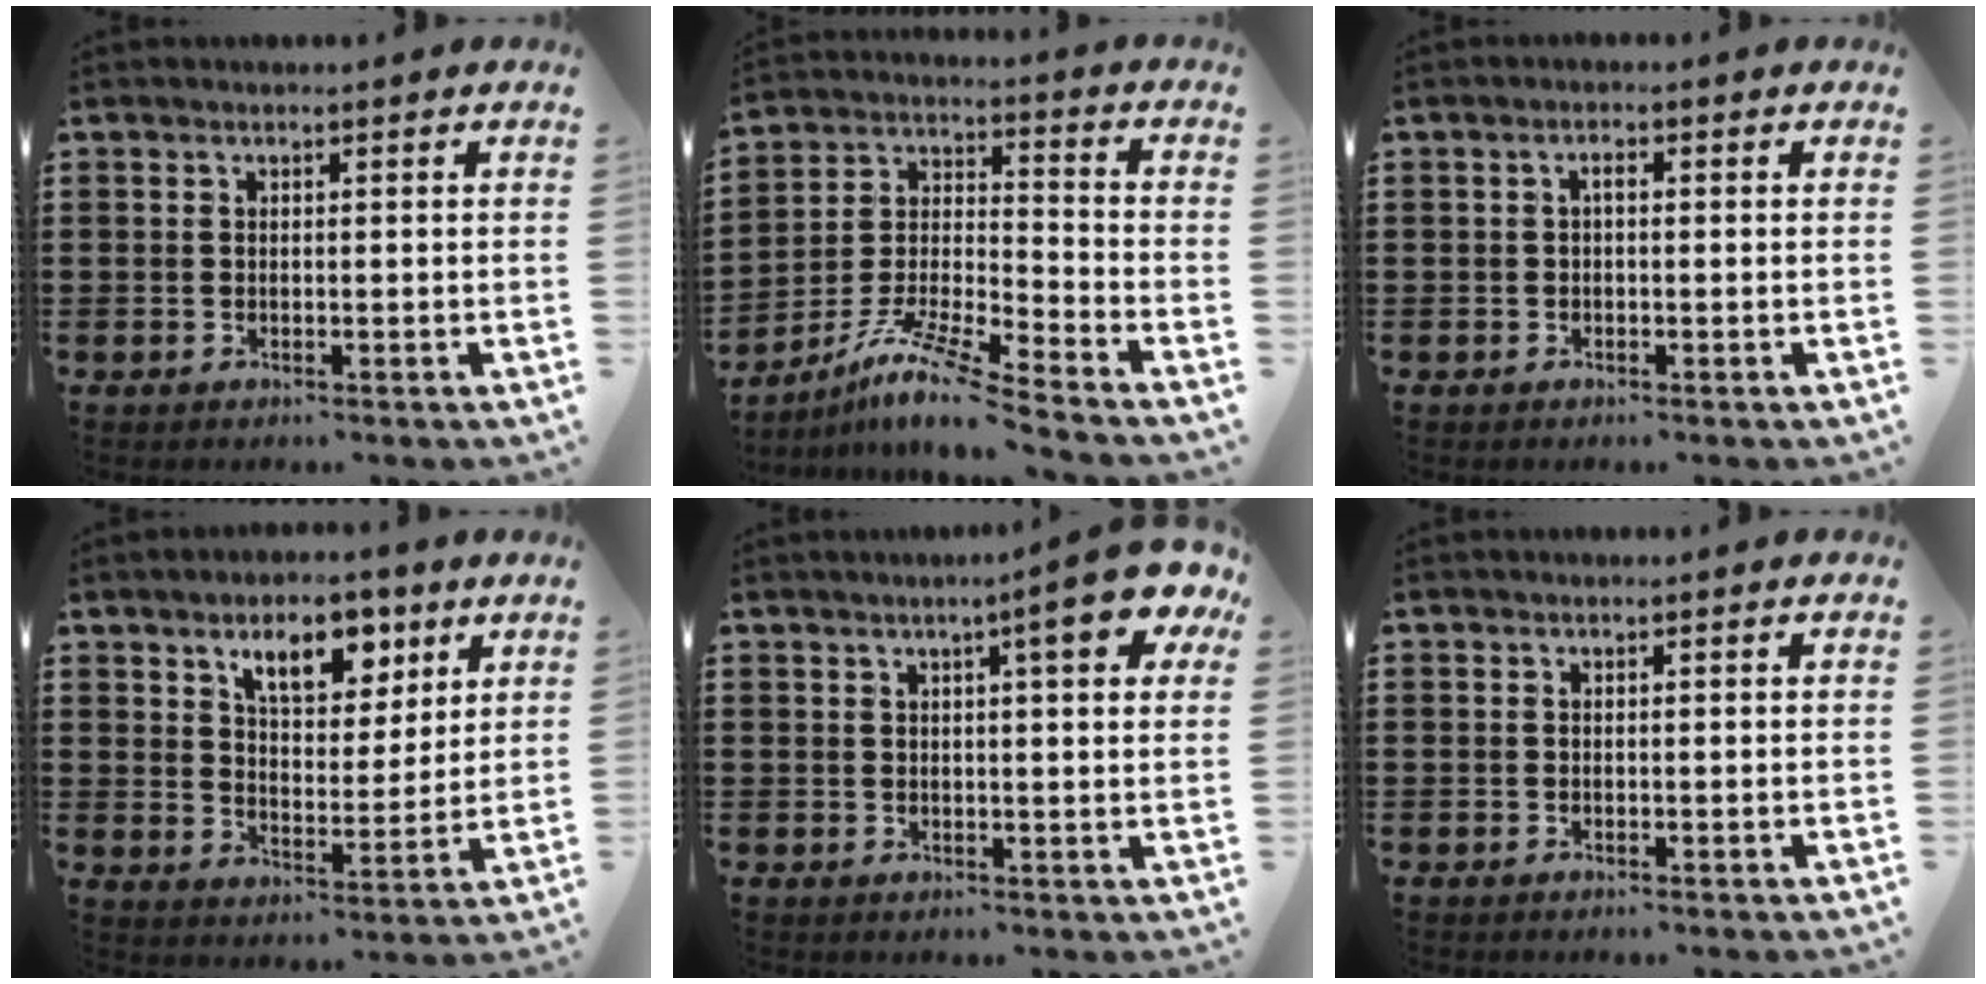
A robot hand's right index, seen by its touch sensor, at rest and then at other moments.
{"total": 9.9, "force": [-8.1, 0.4, 5.8], "torque": [-0.116, 0.000, -0.162]}
{"total": 1.2, "force": [-0.4, 0.4, 1.1], "torque": [-0.022, 0.001, -0.008]}
{"total": 8.3, "force": [5.2, 4.0, 5.0], "torque": [-0.086, -0.006, 0.087]}
{"total": 7.5, "force": [3.9, 1.1, 6.3], "torque": [-0.097, -0.007, 0.059]}
{"total": 0.0}